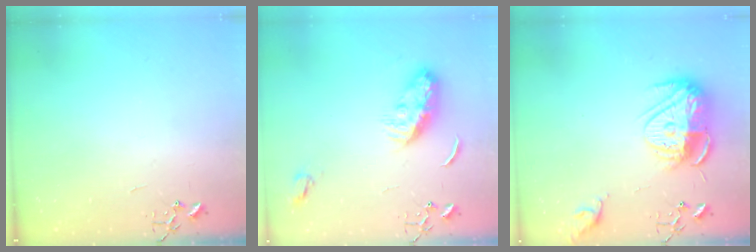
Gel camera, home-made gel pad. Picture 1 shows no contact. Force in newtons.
{"total": 10.8, "press": 10.8, "slide": 0.2}
{"total": 15.7, "press": 15.7, "slide": 1.4}